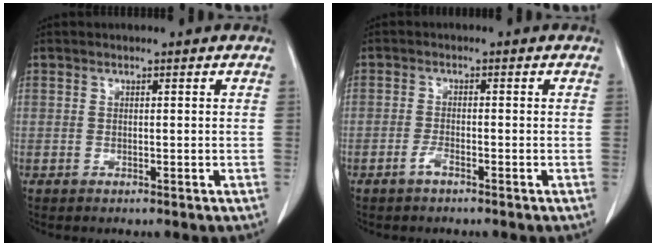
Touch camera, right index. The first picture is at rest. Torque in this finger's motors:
{"motor_torque": [0.00, -0.08, 0.04, 0.03]}